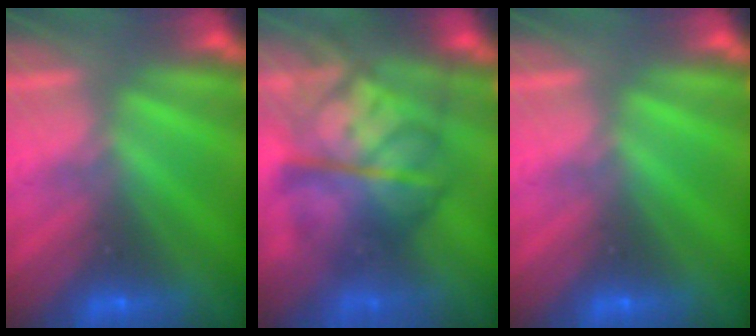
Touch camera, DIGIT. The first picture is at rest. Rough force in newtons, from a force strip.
{"total": 9.9}
{"total": 0.0}